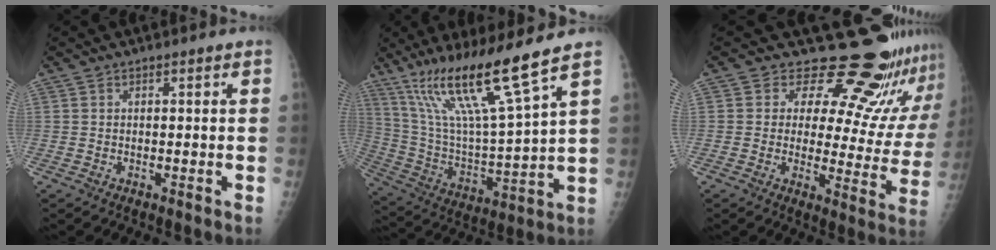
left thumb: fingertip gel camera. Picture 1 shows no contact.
{"total": 19.0, "force": [12.7, 0.6, 14.1], "torque": [-0.249, -0.061, 0.240]}
{"total": 20.1, "force": [17.6, 6.9, 6.7], "torque": [-0.033, -0.143, 0.198]}